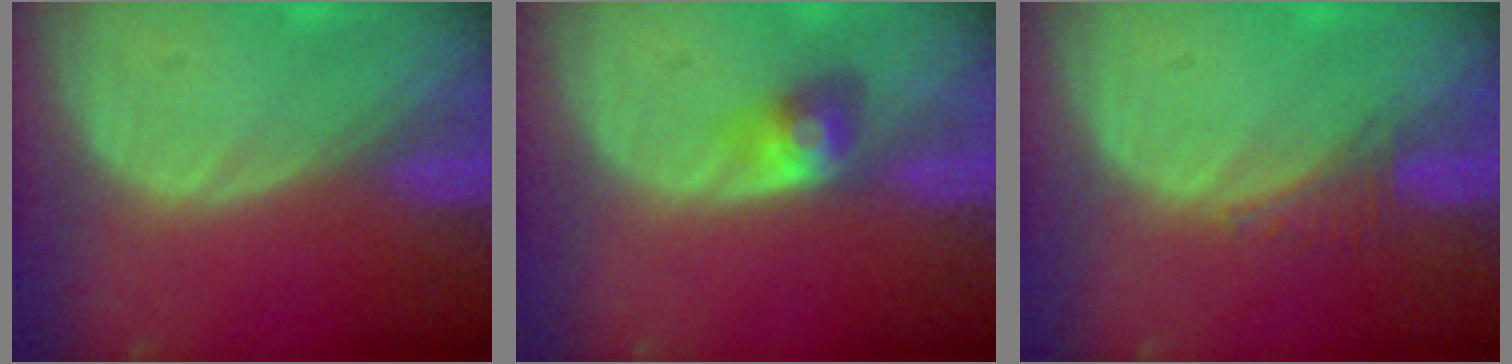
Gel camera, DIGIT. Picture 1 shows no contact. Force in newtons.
{"total": 3.4, "press": 3.4, "slide": 0.2}
{"total": 1.9, "press": 1.8, "slide": 0.7}